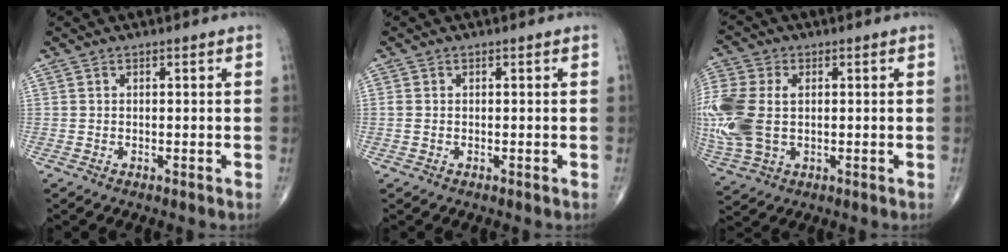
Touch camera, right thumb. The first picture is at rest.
{"total": 0.9, "force": [-0.1, 0.7, 0.6], "torque": [-0.019, 0.003, 0.001]}
{"total": 14.7, "force": [0.4, 9.6, 11.1], "torque": [-0.300, 0.002, 0.016]}